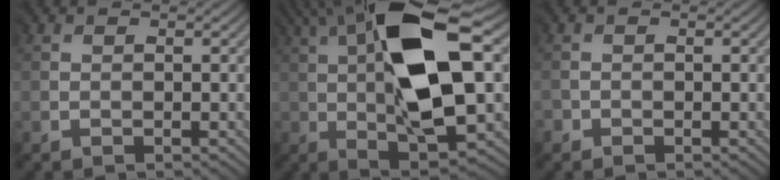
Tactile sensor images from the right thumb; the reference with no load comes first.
{"total": 15.0, "force": [3.1, 4.7, 13.9], "torque": [-0.248, 0.019, 0.043]}
{"total": 0.8, "force": [-0.7, 0.3, -0.3], "torque": [0.006, 0.000, -0.016]}